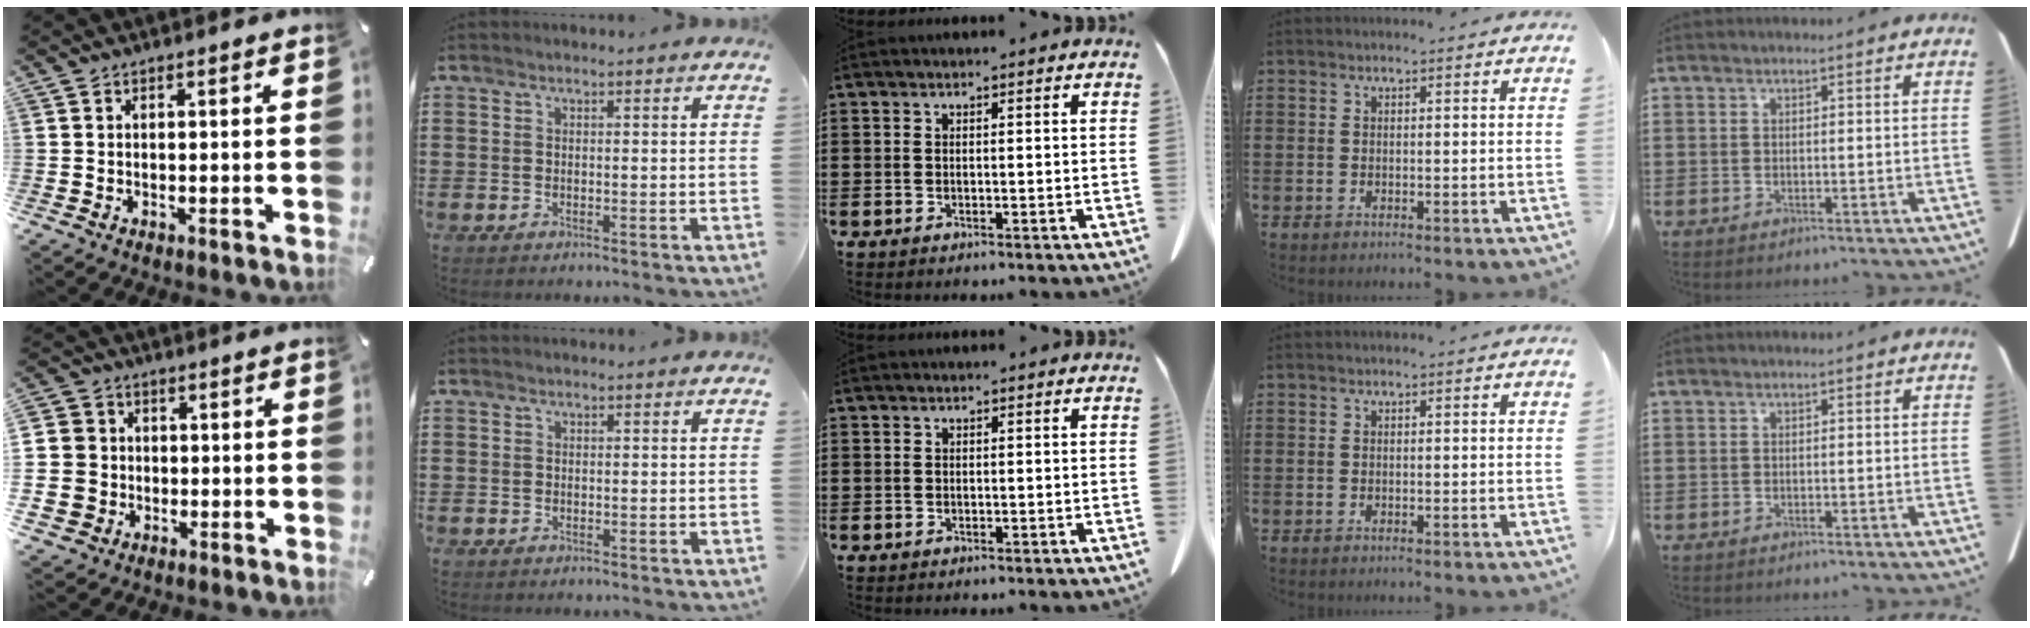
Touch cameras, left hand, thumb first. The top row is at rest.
{"thumb": {"total": 8.9, "force": [-0.9, 8.6, 2.0], "torque": [-0.060, 0.011, -0.014]}}